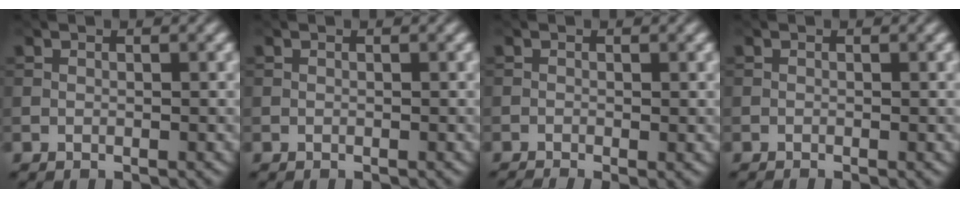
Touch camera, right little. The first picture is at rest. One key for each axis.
{"total": 0.0}
{"total": 1.4, "fx": -0.8, "fy": 0.3, "fz": 1.1, "tx": -0.017, "ty": -0.005, "tz": -0.016}
{"total": 0.5, "fx": -0.2, "fy": 0.2, "fz": 0.4, "tx": -0.005, "ty": -0.004, "tz": -0.006}